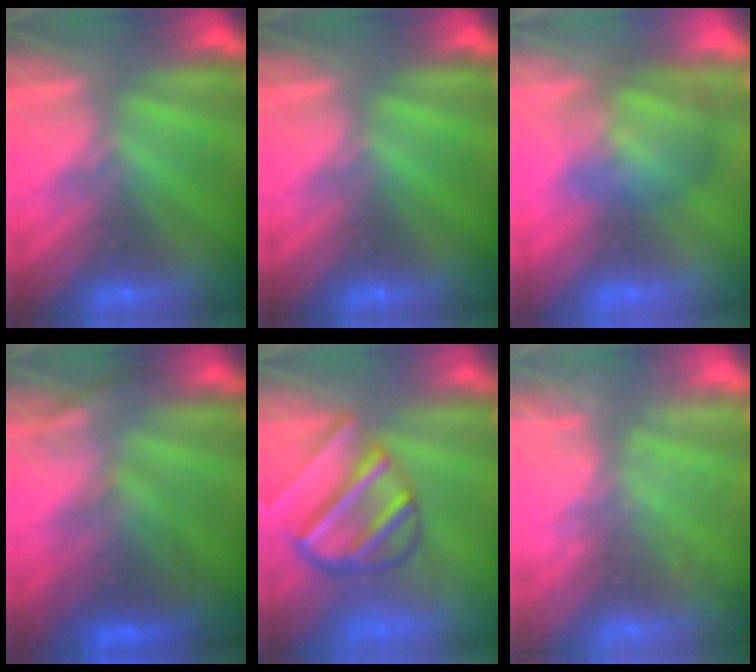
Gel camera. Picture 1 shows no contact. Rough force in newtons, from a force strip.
{"total": 0.0}
{"total": 3.2}
{"total": 2.6}
{"total": 6.9}
{"total": 9.6}